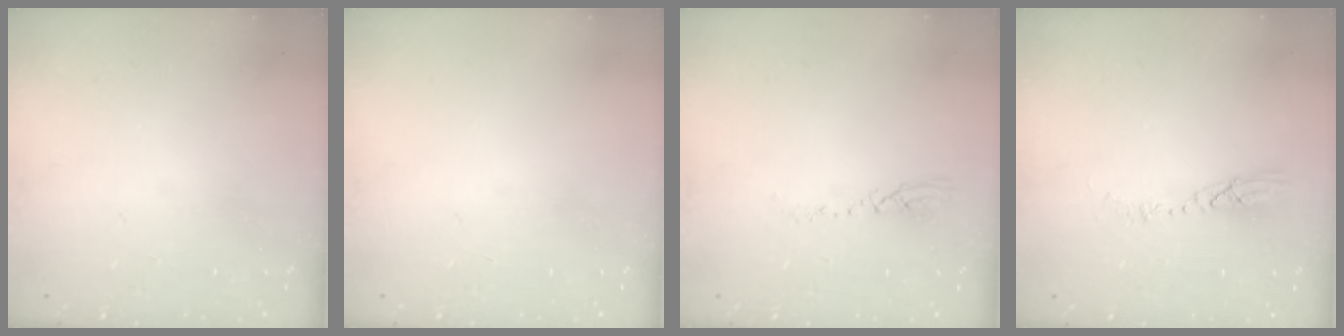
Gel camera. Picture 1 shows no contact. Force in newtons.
{"total": 1.0, "press": 0.0, "slide": 1.0}
{"total": 4.1, "press": 4.1, "slide": 0.4}
{"total": 4.3, "press": 4.3, "slide": 0.4}